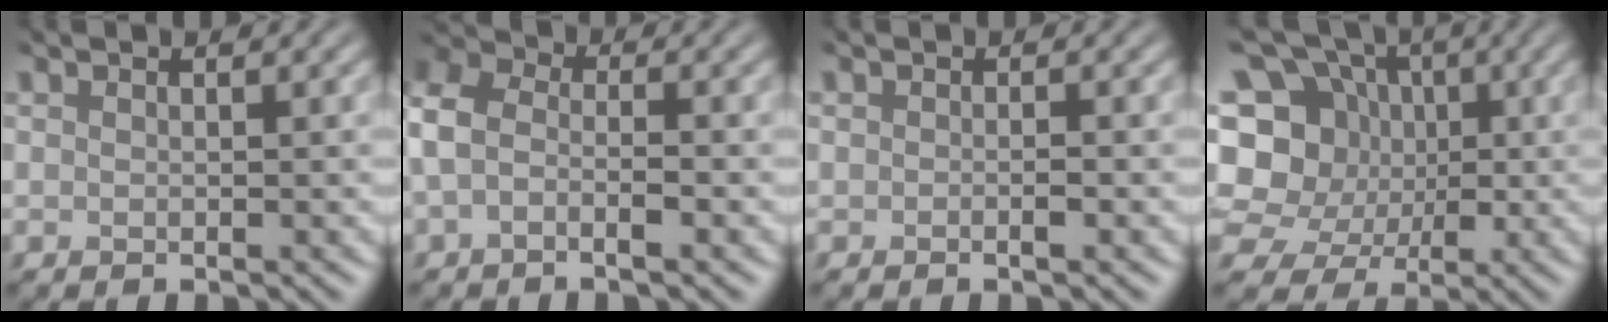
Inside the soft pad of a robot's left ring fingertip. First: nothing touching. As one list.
[{"total": 4.6, "force": [-1.6, 3.0, 3.0], "torque": [-0.080, 0.000, -0.036]}, {"total": 0.6, "force": [-0.6, 0.1, 0.2], "torque": [-0.011, -0.005, -0.004]}, {"total": 10.0, "force": [-0.6, 8.8, 4.8], "torque": [-0.095, 0.025, -0.034]}]